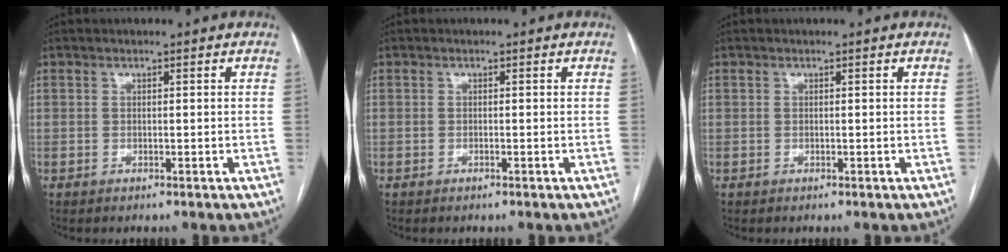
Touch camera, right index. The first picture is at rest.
{"total": 0.0}
{"total": 0.0}